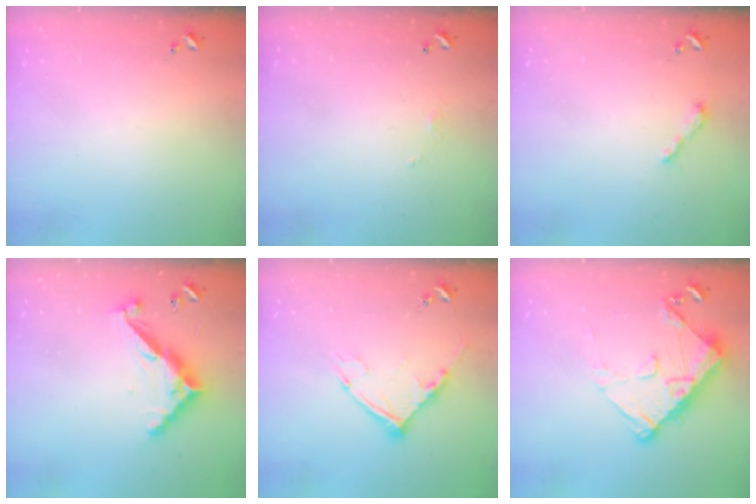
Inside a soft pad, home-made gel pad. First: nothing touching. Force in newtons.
{"total": 3.6, "press": 3.6, "slide": 0.1}
{"total": 3.8, "press": 3.8, "slide": 0.3}
{"total": 12.8, "press": 12.8, "slide": 0.4}
{"total": 10.7, "press": 10.6, "slide": 1.1}
{"total": 13.0, "press": 13.0, "slide": 1.3}